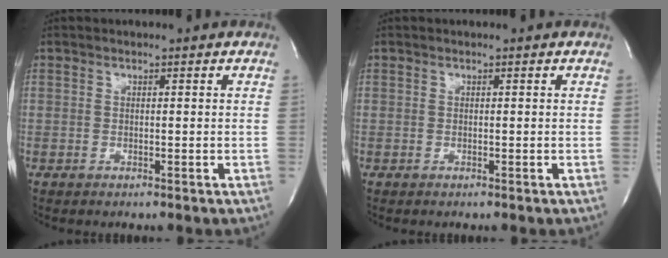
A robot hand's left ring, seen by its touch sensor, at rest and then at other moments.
{"total": 0.0}